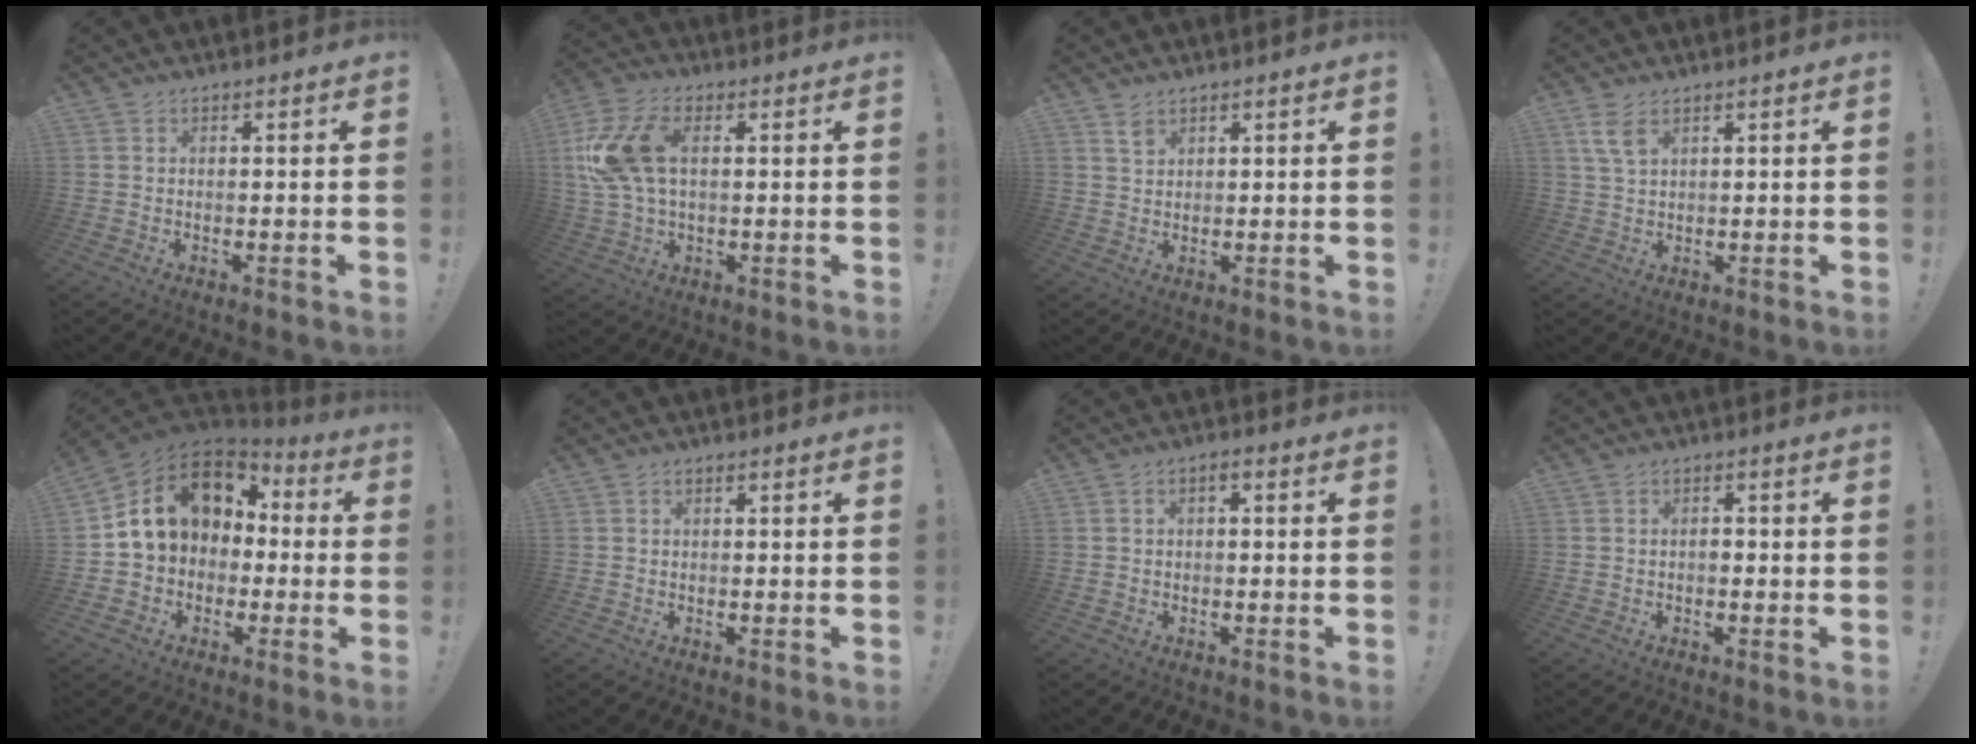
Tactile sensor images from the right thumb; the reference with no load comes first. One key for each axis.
{"total": 14.3, "fx": 2.7, "fy": 8.5, "fz": 11.2, "tx": -0.229, "ty": 0.003, "tz": 0.053}
{"total": 2.5, "fx": 1.9, "fy": 1.4, "fz": 1.0, "tx": 0.000, "ty": -0.014, "tz": 0.031}
{"total": 5.4, "fx": 3.0, "fy": 2.5, "fz": 3.8, "tx": -0.062, "ty": -0.011, "tz": 0.055}
{"total": 15.6, "fx": 4.7, "fy": 11.8, "fz": 9.1, "tx": -0.152, "ty": -0.004, "tz": 0.096}
{"total": 0.6, "fx": -0.3, "fy": 0.5, "fz": 0.4, "tx": -0.012, "ty": 0.005, "tz": -0.004}
{"total": 1.8, "fx": -1.0, "fy": 1.0, "fz": 1.2, "tx": -0.024, "ty": 0.010, "tz": -0.018}
{"total": 1.4, "fx": -0.6, "fy": 0.7, "fz": 1.0, "tx": -0.016, "ty": 0.004, "tz": -0.011}